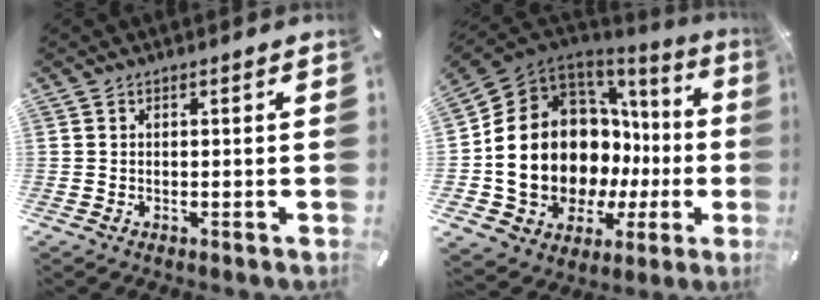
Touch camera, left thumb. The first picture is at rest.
{"total": 21.9, "force": [0.6, 16.0, 15.0], "torque": [-0.270, -0.054, 0.046]}